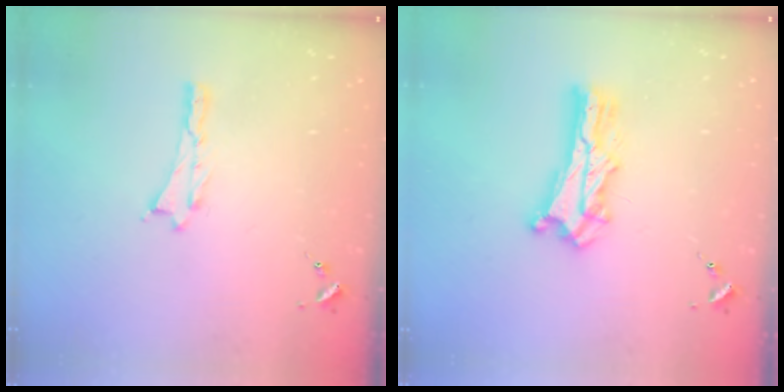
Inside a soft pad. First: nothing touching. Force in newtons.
{"total": 7.2, "press": 7.1, "slide": 0.6}